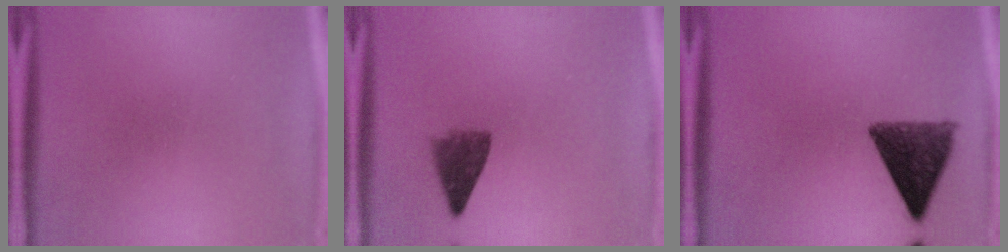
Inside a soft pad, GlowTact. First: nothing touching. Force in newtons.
{"total": 4.6}
{"total": 10.4}